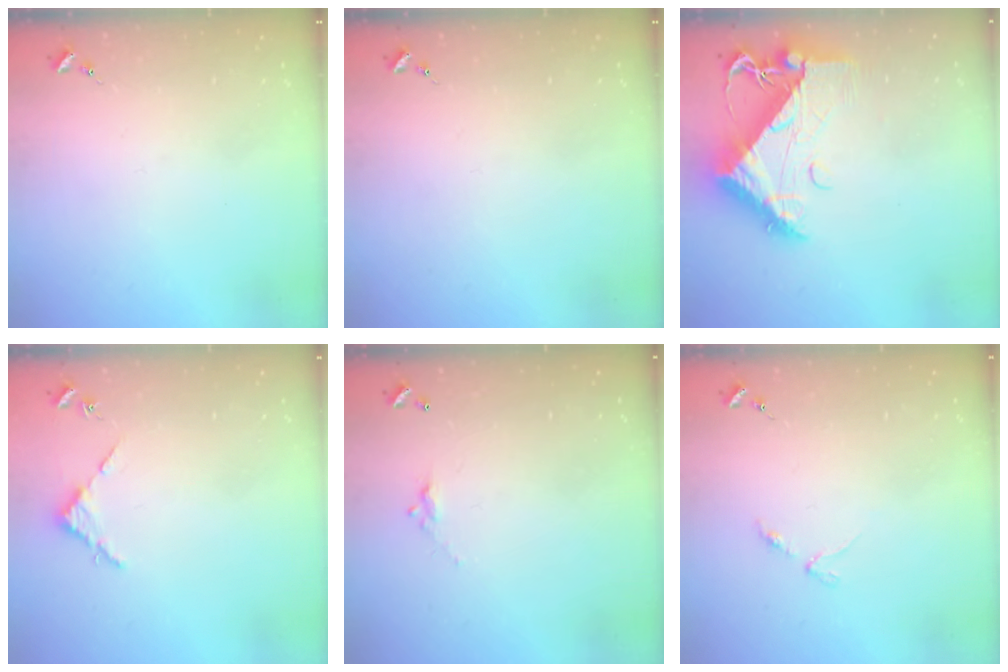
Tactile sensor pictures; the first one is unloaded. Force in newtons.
{"total": 0.0}
{"total": 13.2, "press": 13.2, "slide": 1.4}
{"total": 2.7, "press": 2.7, "slide": 0.3}
{"total": 4.9, "press": 4.9, "slide": 0.2}
{"total": 2.9, "press": 2.8, "slide": 0.4}